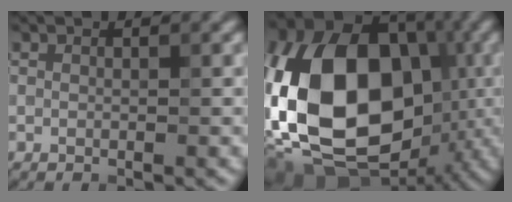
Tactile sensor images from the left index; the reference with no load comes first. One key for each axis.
{"total": 19.4, "fx": -2.3, "fy": 13.2, "fz": 14.0, "tx": -0.307, "ty": 0.011, "tz": -0.043}